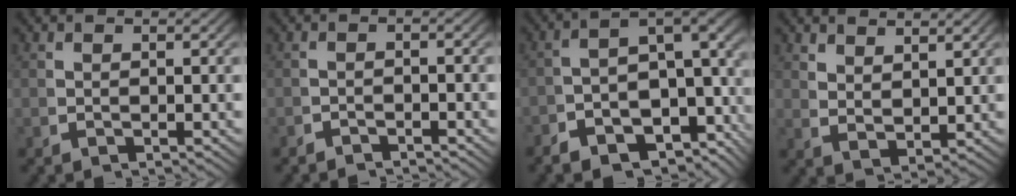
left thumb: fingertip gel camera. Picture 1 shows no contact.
{"total": 1.8, "force": [-1.8, 0.2, 0.1], "torque": [0.001, -0.009, -0.030]}
{"total": 11.5, "force": [-2.6, 7.9, 7.9], "torque": [-0.124, -0.029, -0.039]}
{"total": 2.7, "force": [2.3, 0.9, 1.1], "torque": [-0.019, -0.010, 0.056]}